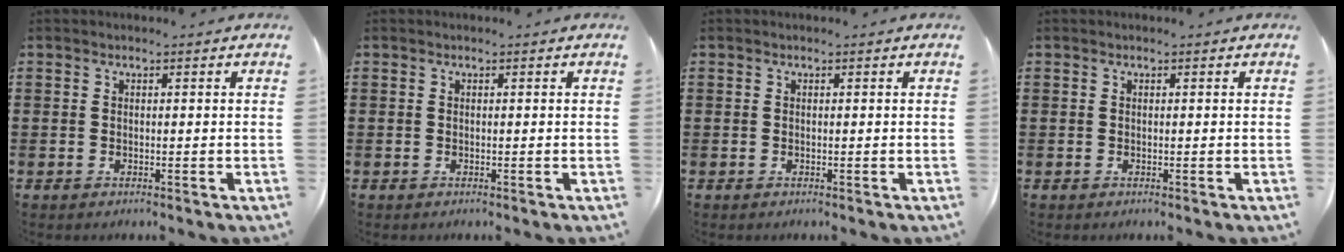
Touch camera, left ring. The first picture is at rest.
{"total": 0.0}
{"total": 0.0}
{"total": 0.0}